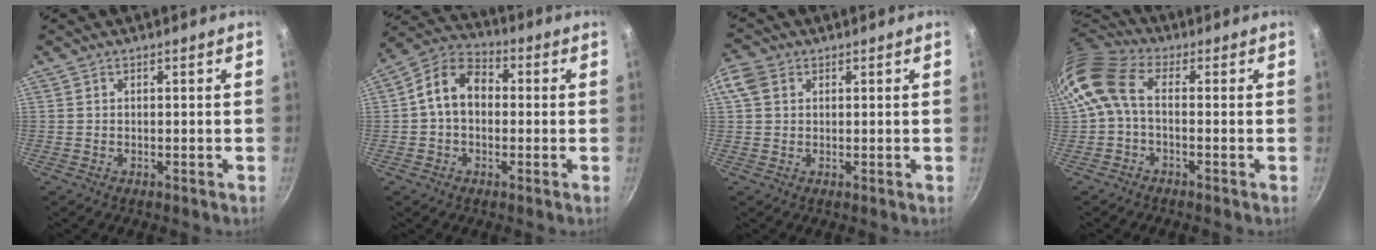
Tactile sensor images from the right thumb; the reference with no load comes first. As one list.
[{"total": 9.2, "force": [0.3, 6.8, 6.2], "torque": [-0.082, 0.028, -0.015]}, {"total": 4.4, "force": [1.5, 3.3, 2.5], "torque": [-0.049, 0.007, 0.023]}, {"total": 8.9, "force": [-0.3, 5.4, 7.0], "torque": [-0.145, 0.030, -0.020]}]